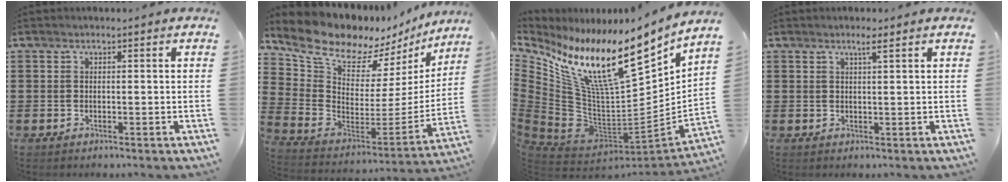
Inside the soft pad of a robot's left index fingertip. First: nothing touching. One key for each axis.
{"total": 10.5, "fx": 9.0, "fy": 4.2, "fz": 3.5, "tx": -0.112, "ty": -0.070, "tz": 0.161}
{"total": 16.7, "fx": 10.0, "fy": 4.4, "fz": 12.6, "tx": -0.246, "ty": -0.081, "tz": 0.167}
{"total": 1.9, "fx": 1.3, "fy": -0.1, "fz": 1.3, "tx": -0.028, "ty": 0.000, "tz": 0.022}